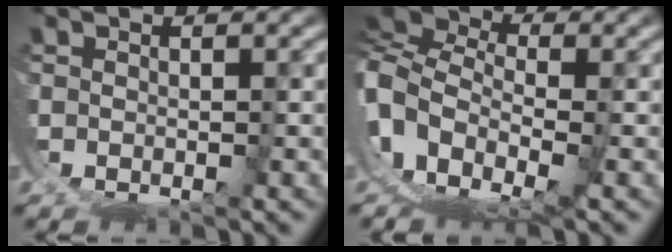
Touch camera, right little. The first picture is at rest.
{"total": 10.9, "force": [0.9, 9.0, 6.1], "torque": [-0.150, -0.022, 0.007]}